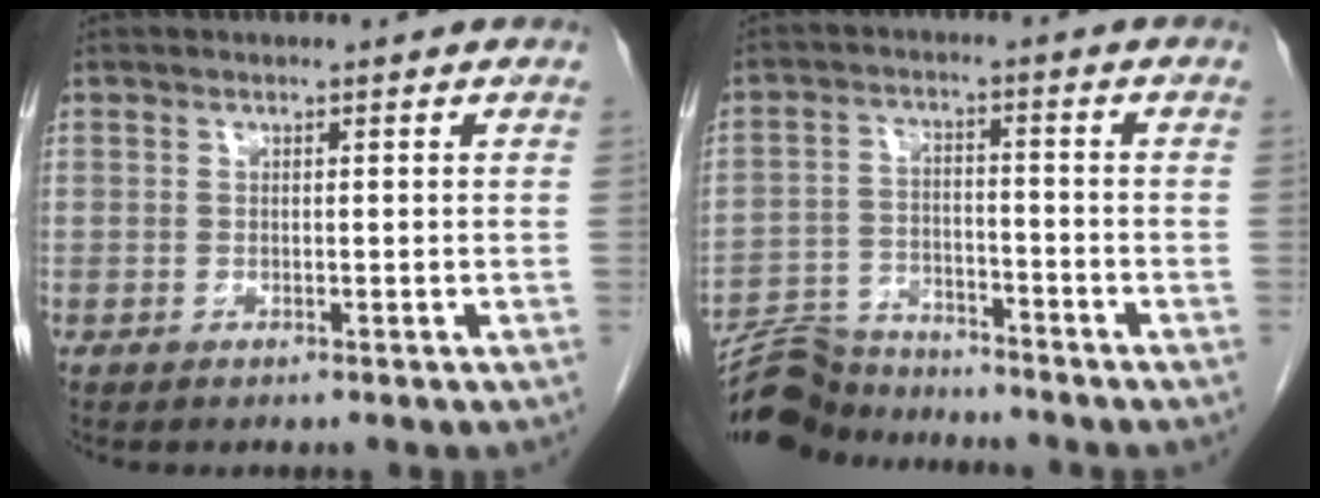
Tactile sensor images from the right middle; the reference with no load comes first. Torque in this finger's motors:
{"motor_torque": [0.93, -1.20, 0.08, 0.01]}